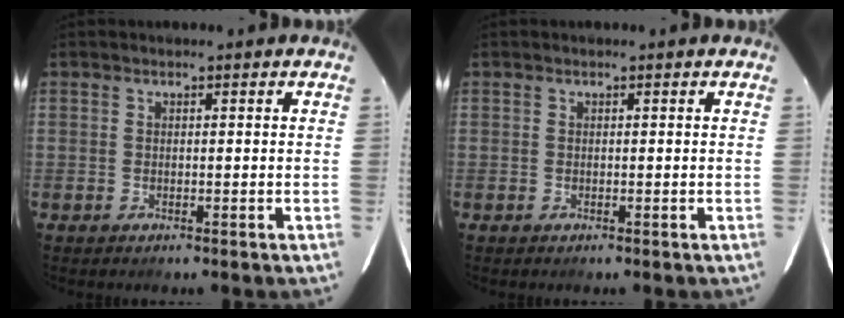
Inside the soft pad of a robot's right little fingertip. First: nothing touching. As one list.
[{"total": 0.0}]